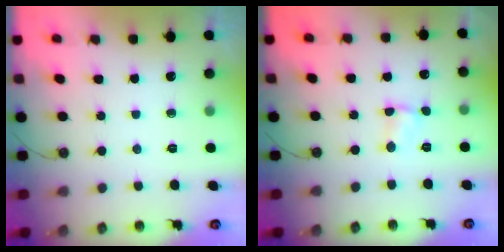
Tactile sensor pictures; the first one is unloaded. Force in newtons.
{"total": 2.3, "press": 2.3, "slide": 0.3}